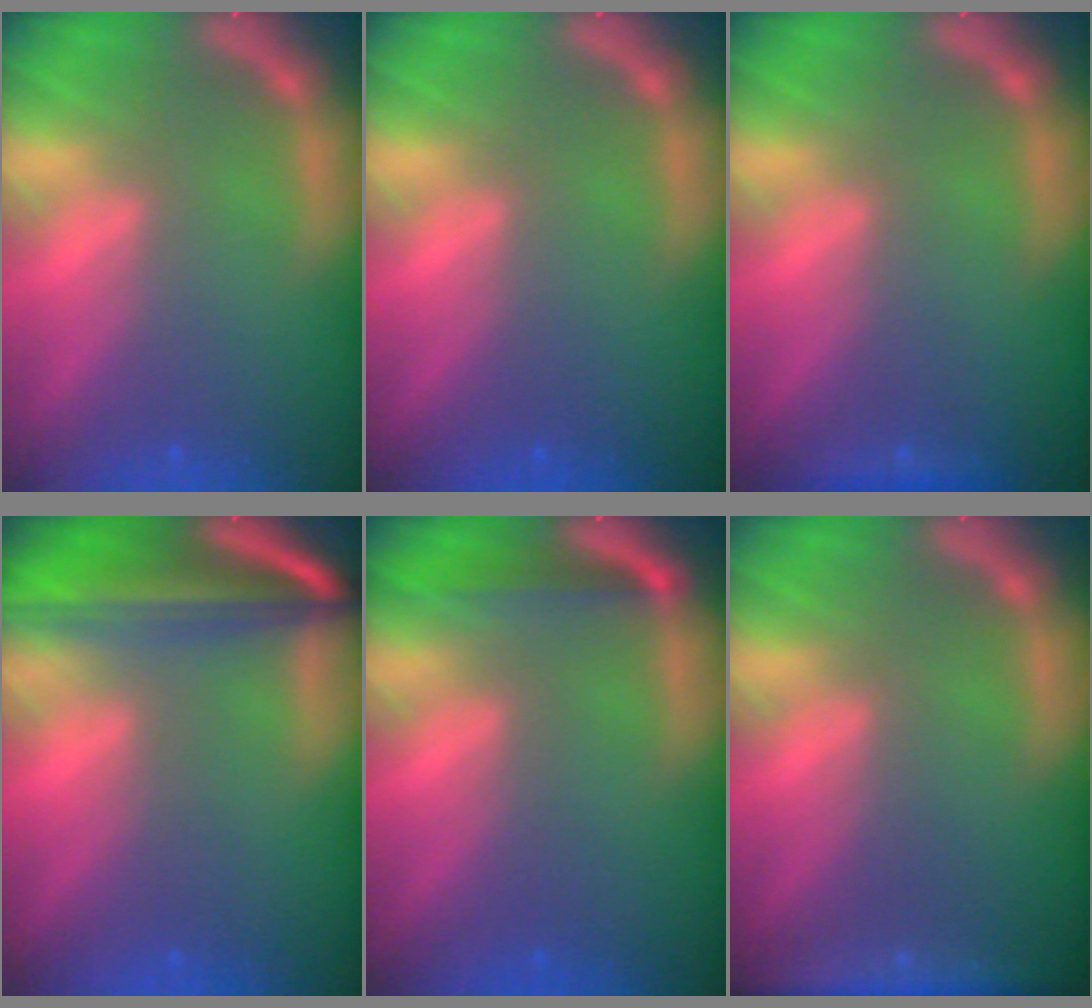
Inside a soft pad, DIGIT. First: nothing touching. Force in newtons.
{"total": 0.0}
{"total": 0.9}
{"total": 10.1}
{"total": 3.0}
{"total": 4.5}